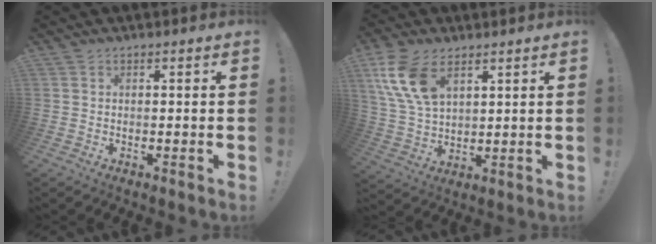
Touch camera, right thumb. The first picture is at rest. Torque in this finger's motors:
{"motor_torque": [0.20, 0.48, 1.30, 0.68, 0.11]}